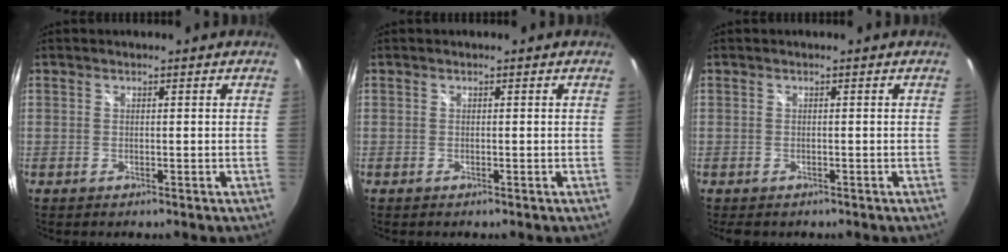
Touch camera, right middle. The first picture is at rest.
{"total": 0.0}
{"total": 1.5, "force": [-1.1, 0.8, 0.6], "torque": [-0.015, -0.005, -0.014]}